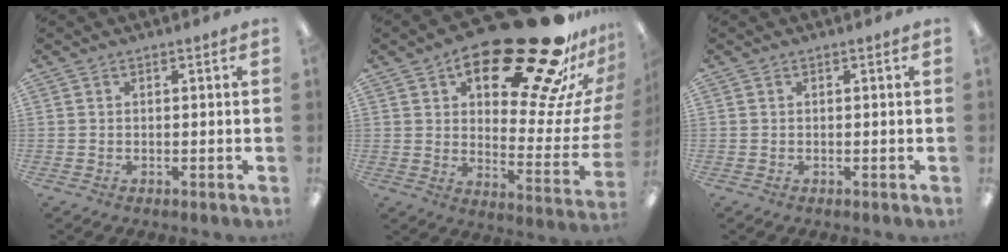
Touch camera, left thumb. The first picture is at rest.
{"total": 31.5, "force": [20.2, 12.4, 20.9], "torque": [-0.258, -0.138, 0.332]}
{"total": 0.0}